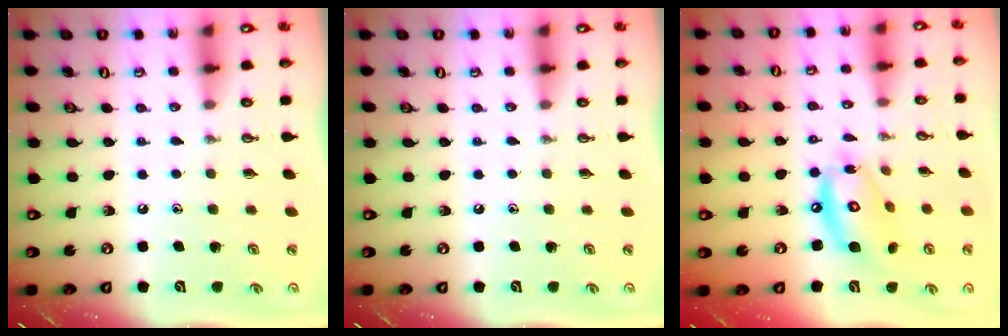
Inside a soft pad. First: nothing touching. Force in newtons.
{"total": 0.0}
{"total": 13.6, "press": 13.6, "slide": 1.2}